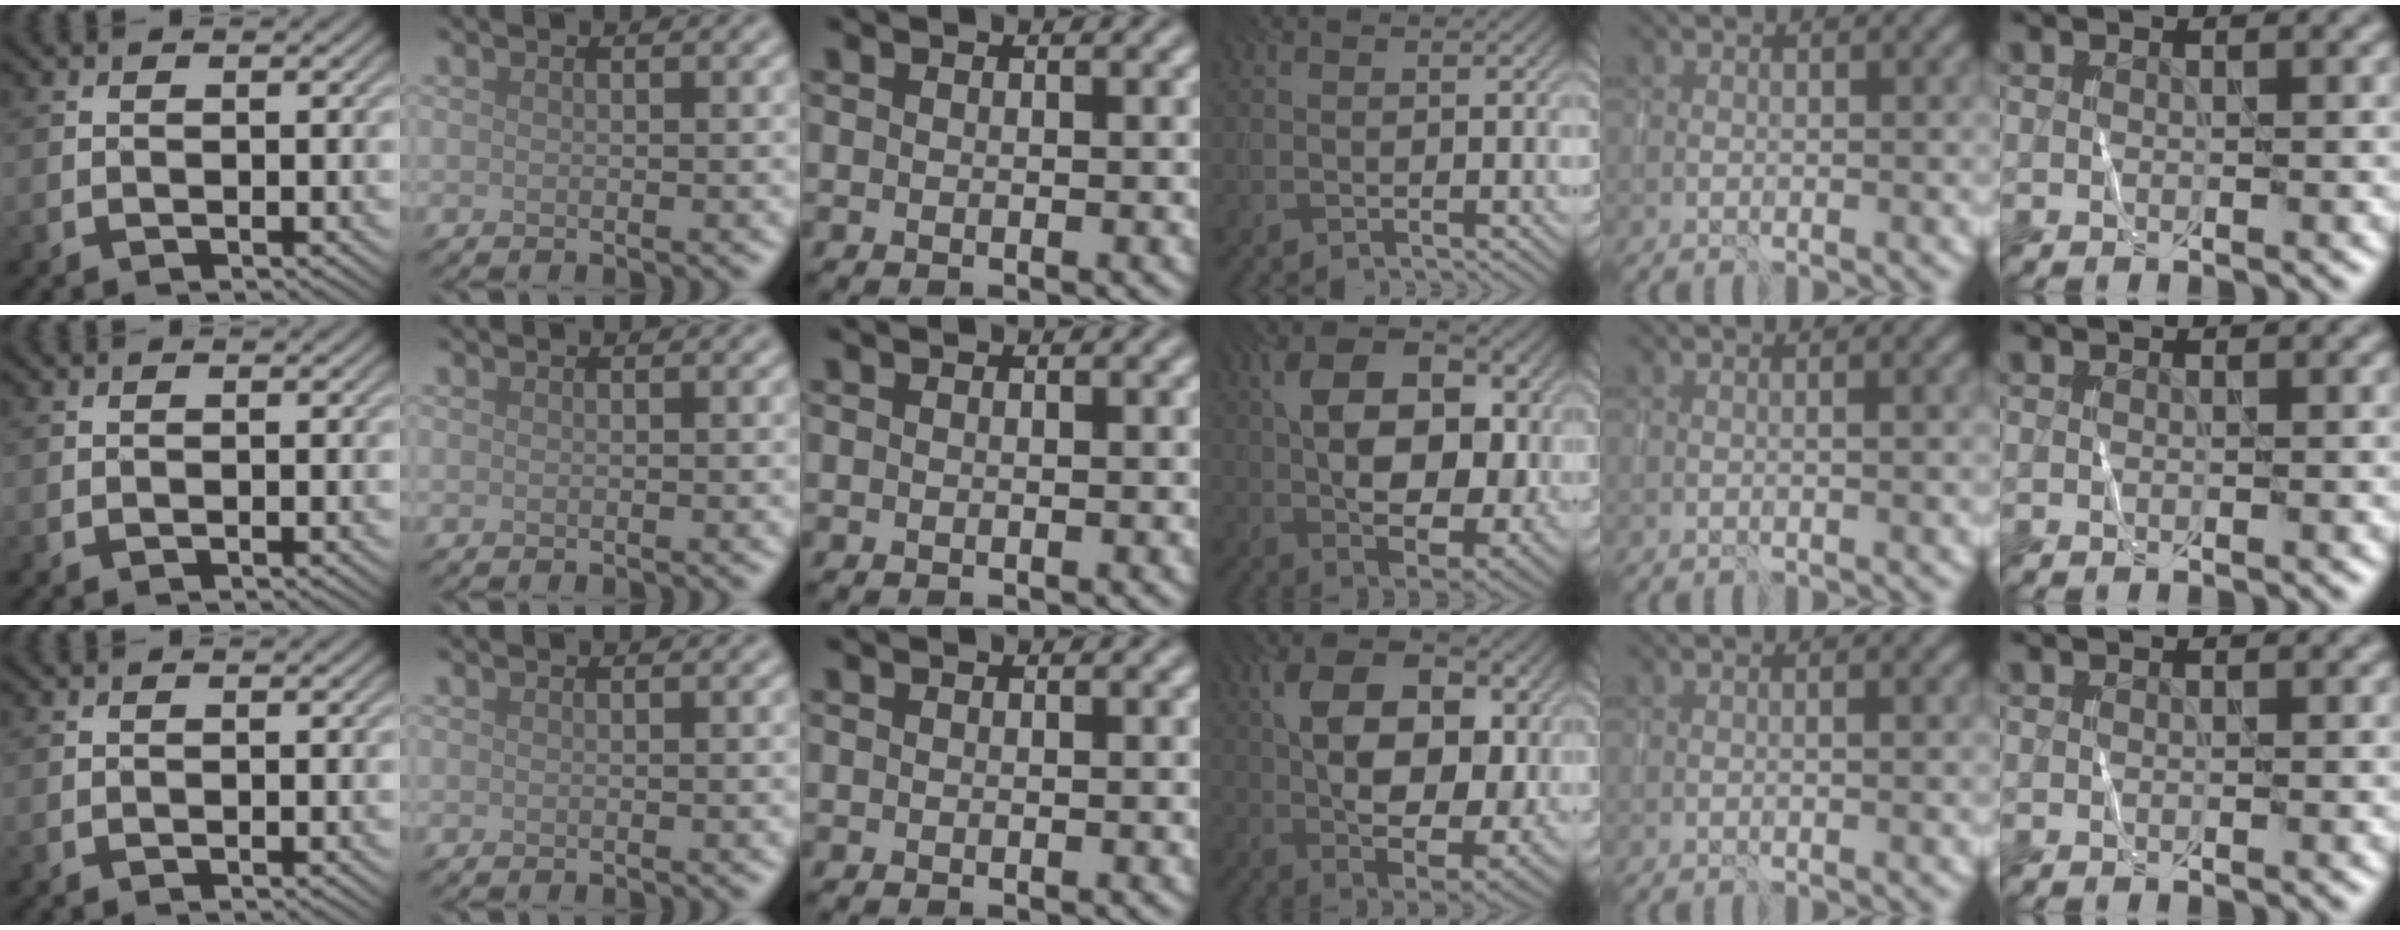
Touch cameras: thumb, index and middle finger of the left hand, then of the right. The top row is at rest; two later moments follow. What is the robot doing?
{"motion": "wrap", "object": "sponge"}